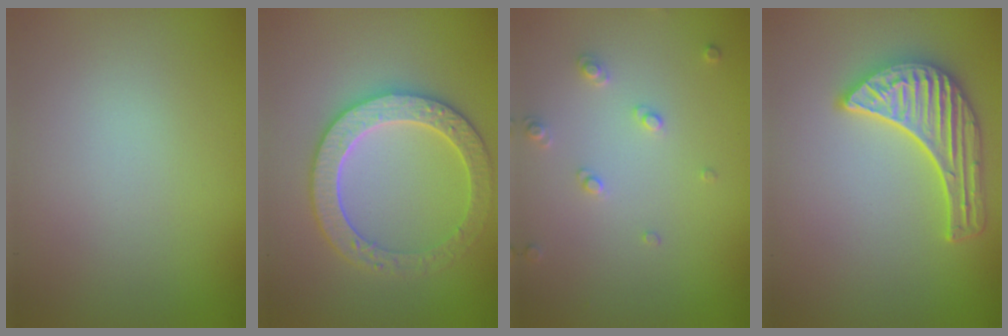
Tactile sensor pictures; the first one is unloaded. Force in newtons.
{"total": 4.1, "press": 4.0, "slide": 1.0}
{"total": 1.6, "press": 1.5, "slide": 0.4}
{"total": 5.0, "press": 4.3, "slide": 2.6}